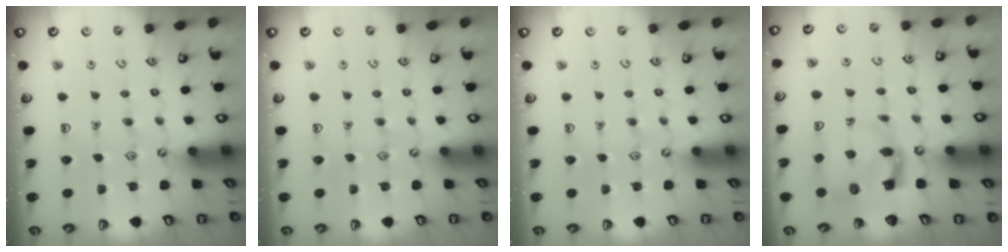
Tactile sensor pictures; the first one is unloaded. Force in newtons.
{"total": 0.0}
{"total": 0.0}
{"total": 4.0, "press": 3.9, "slide": 0.7}